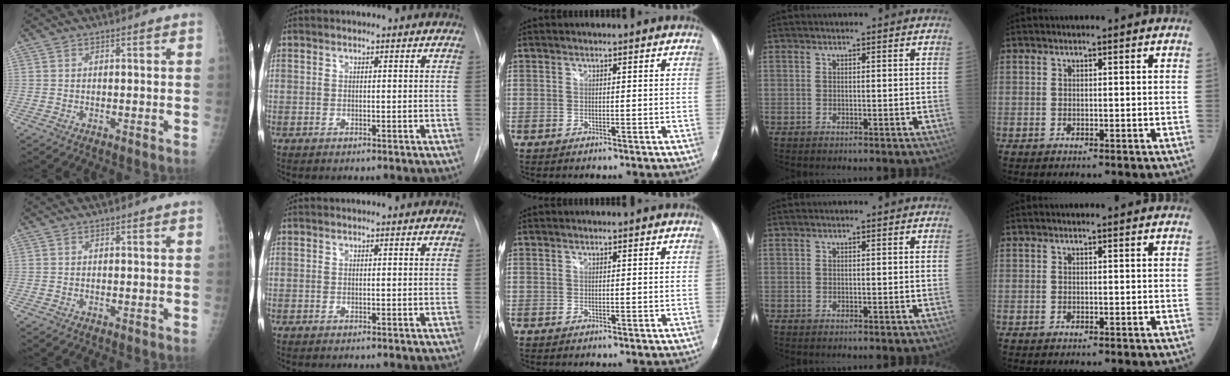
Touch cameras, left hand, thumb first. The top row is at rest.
{}